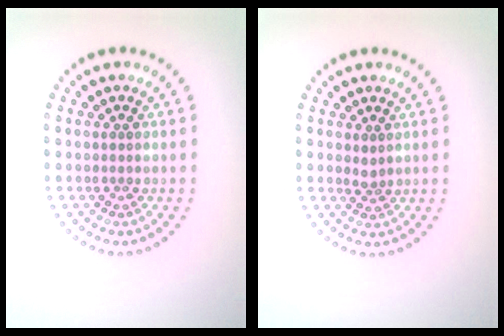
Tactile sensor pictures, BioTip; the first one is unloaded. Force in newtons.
{"total": 0.9, "press": 0.7, "slide": 0.6}